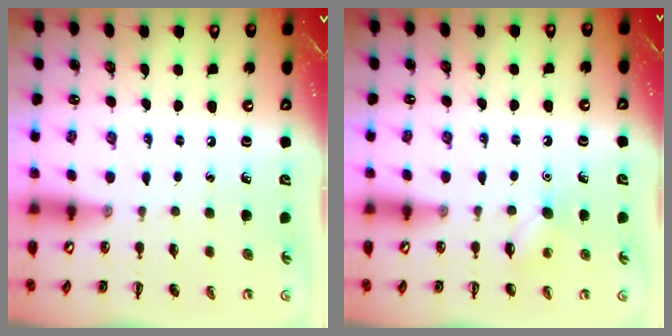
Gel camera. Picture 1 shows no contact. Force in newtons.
{"total": 5.3, "press": 5.1, "slide": 1.5}